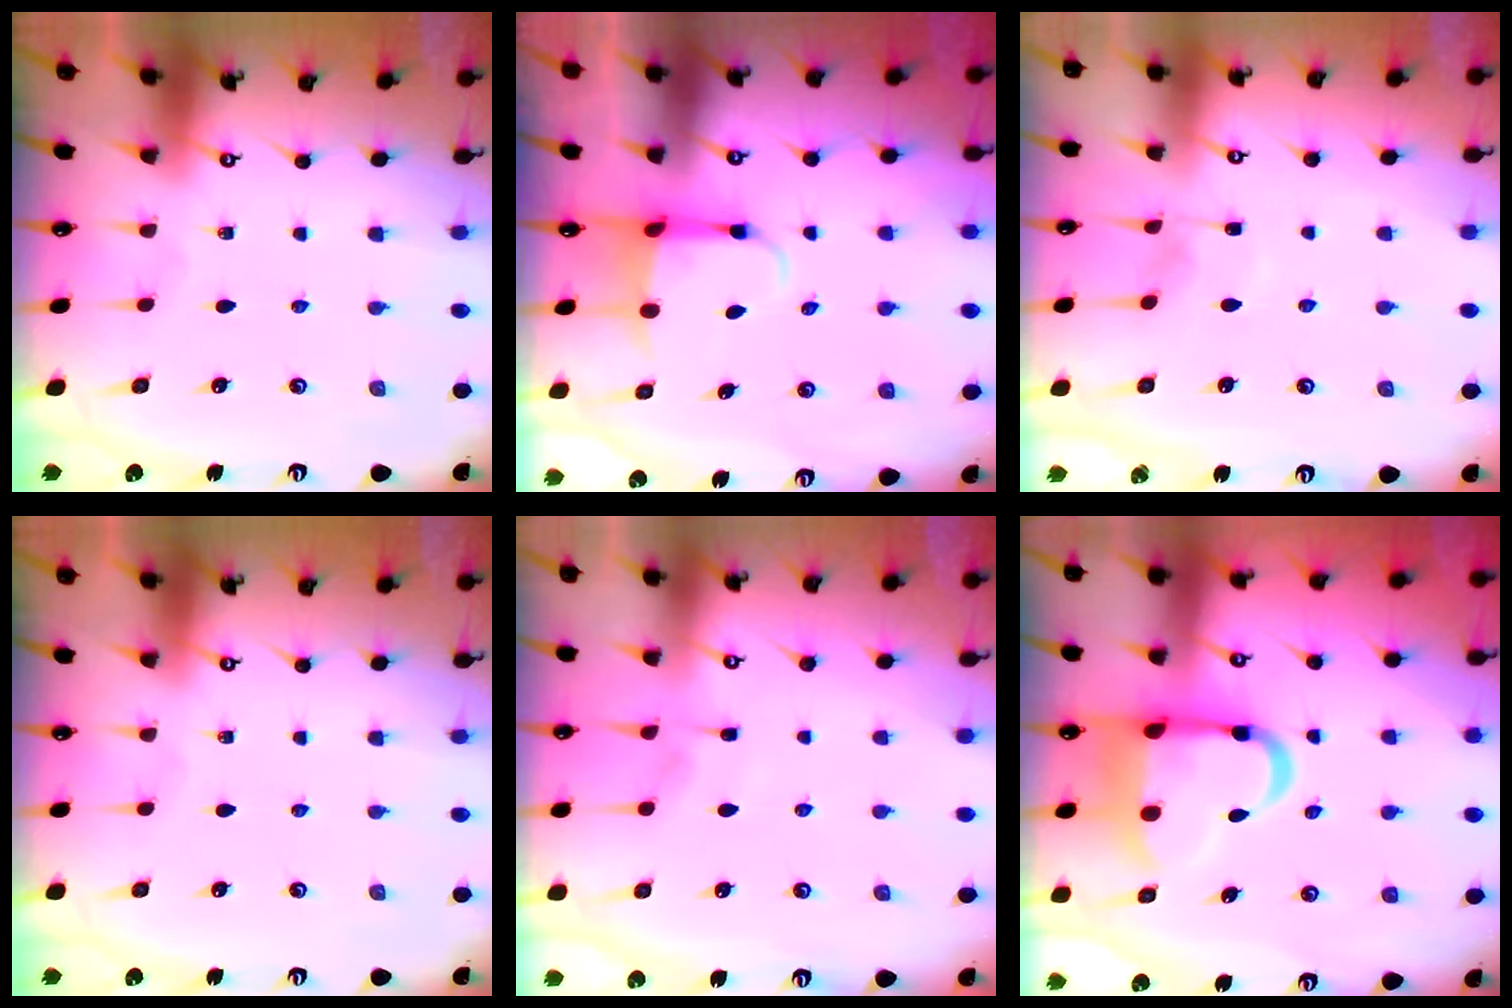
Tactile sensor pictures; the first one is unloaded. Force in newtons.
{"total": 3.9, "press": 3.7, "slide": 1.1}
{"total": 3.8, "press": 3.7, "slide": 0.6}
{"total": 0.0}
{"total": 2.6, "press": 2.5, "slide": 0.6}
{"total": 14.7, "press": 14.6, "slide": 1.6}